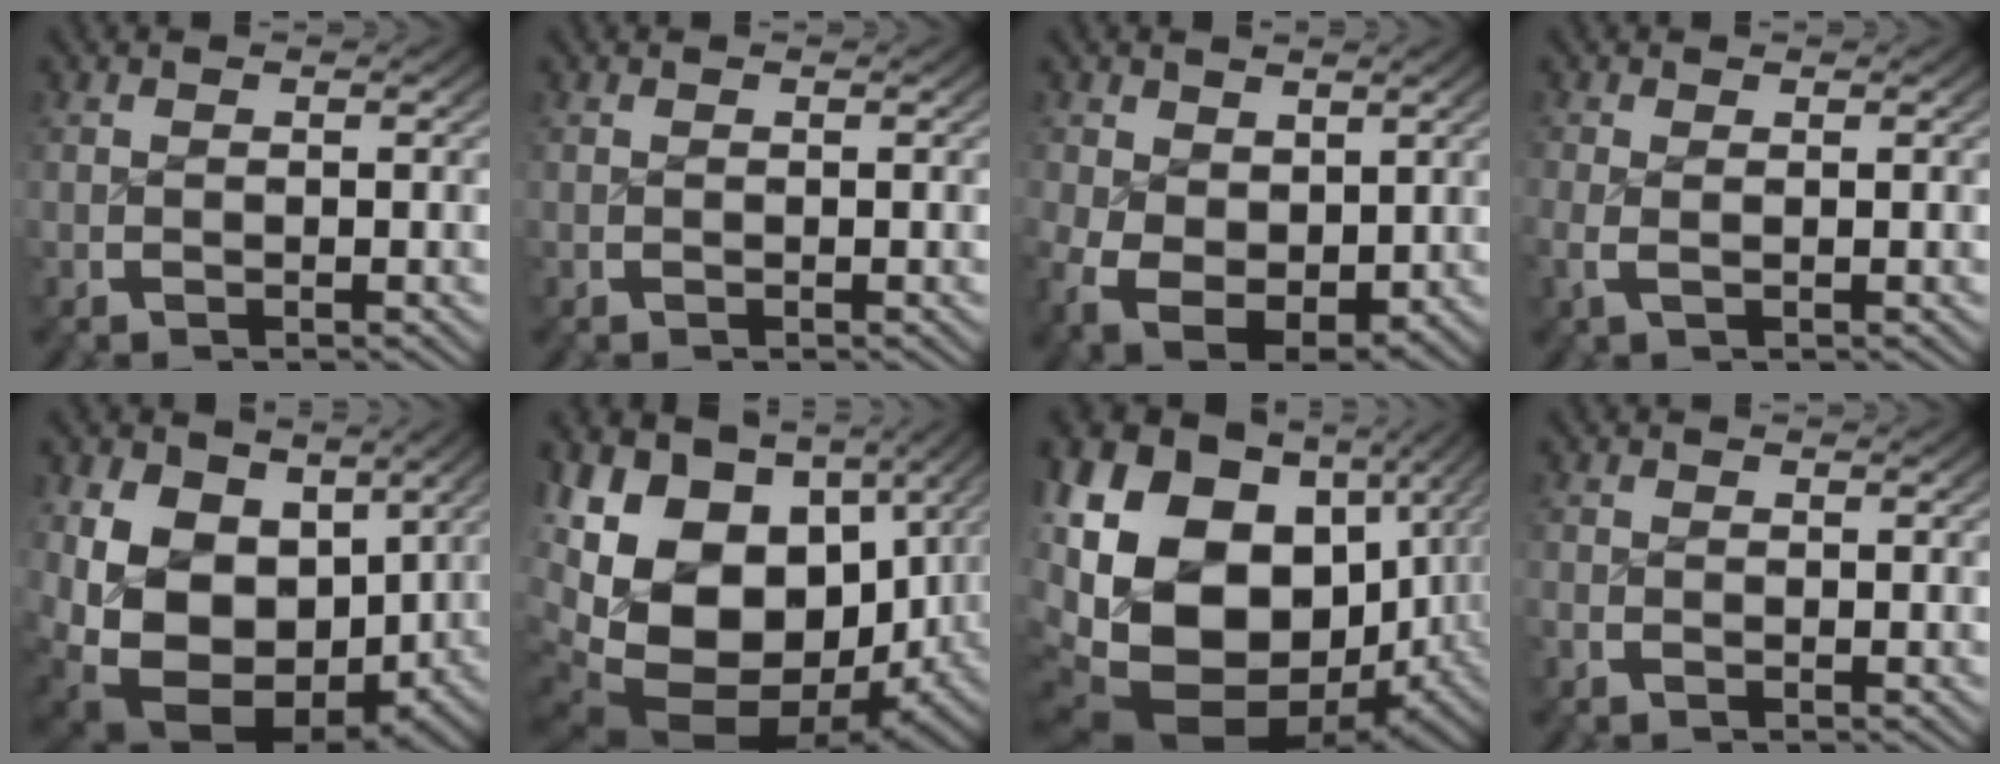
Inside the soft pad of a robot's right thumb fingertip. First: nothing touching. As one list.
[{"total": 0.0}, {"total": 7.8, "force": [-1.4, 5.9, 5.0], "torque": [-0.116, -0.052, 0.002]}, {"total": 1.2, "force": [-0.2, 0.6, 1.0], "torque": [-0.032, -0.010, 0.000]}, {"total": 15.8, "force": [-3.1, 11.7, 10.1], "torque": [-0.241, -0.089, -0.017]}, {"total": 23.6, "force": [-1.6, 17.3, 15.9], "torque": [-0.329, -0.069, 0.000]}, {"total": 26.4, "force": [-1.6, 19.3, 17.9], "torque": [-0.367, -0.075, -0.001]}, {"total": 0.7, "force": [-0.6, 0.4, 0.1], "torque": [-0.003, -0.003, -0.016]}]